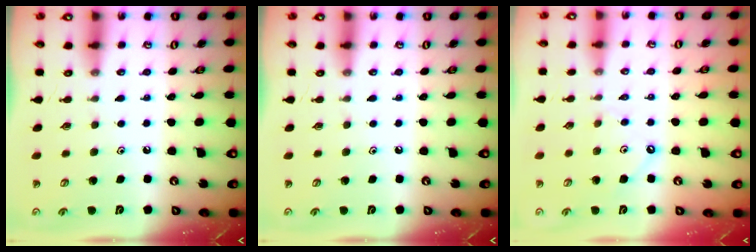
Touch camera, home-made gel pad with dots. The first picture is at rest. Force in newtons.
{"total": 0.0}
{"total": 1.8, "press": 1.8, "slide": 0.3}